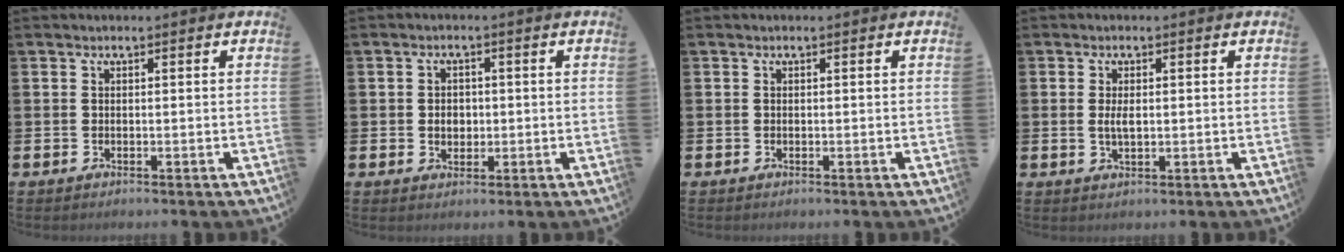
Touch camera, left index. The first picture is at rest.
{"total": 2.3, "force": [0.0, 2.0, 1.1], "torque": [-0.003, 0.000, -0.009]}
{"total": 0.0}
{"total": 2.2, "force": [0.2, 0.9, 2.0], "torque": [-0.032, 0.001, 0.000]}